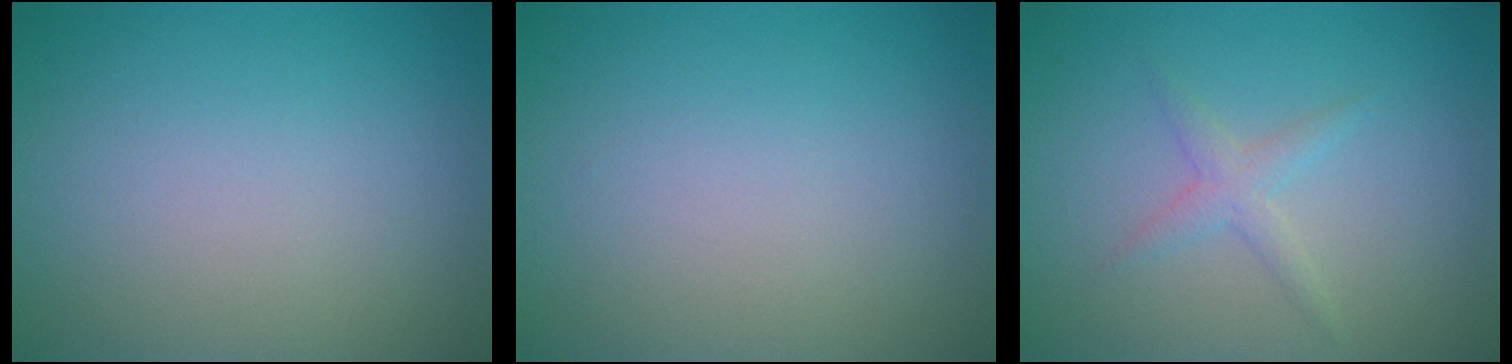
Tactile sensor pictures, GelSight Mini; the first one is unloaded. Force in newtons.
{"total": 0.0}
{"total": 1.6, "press": 1.6, "slide": 0.1}